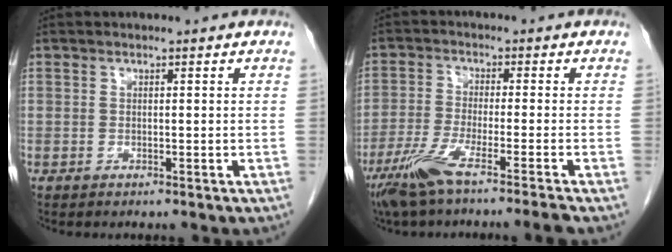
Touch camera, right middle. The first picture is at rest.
{"total": 10.1, "force": [-7.4, -1.4, 6.8], "torque": [-0.119, -0.028, -0.129]}